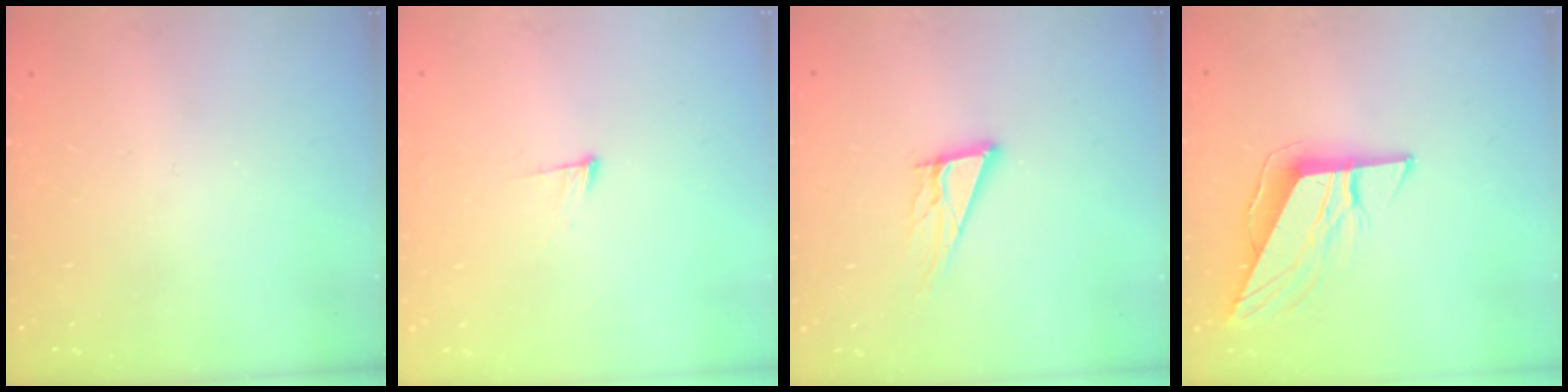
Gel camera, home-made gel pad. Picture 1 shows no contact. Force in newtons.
{"total": 6.5, "press": 6.4, "slide": 1.4}
{"total": 11.5, "press": 11.2, "slide": 2.6}
{"total": 9.4, "press": 9.4, "slide": 0.4}